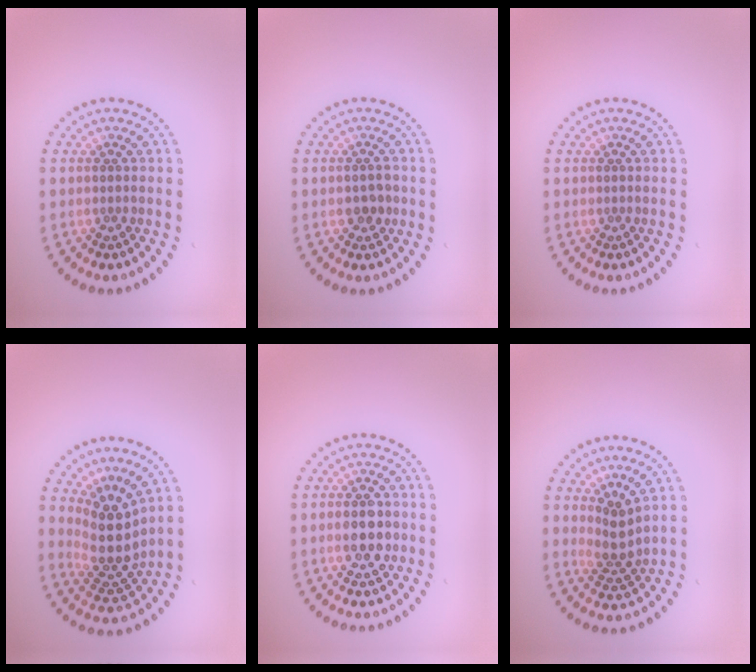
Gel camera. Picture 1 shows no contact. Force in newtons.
{"total": 1.7, "press": 1.7, "slide": 0.1}
{"total": 0.0}
{"total": 4.5, "press": 3.5, "slide": 2.9}
{"total": 3.5, "press": 3.5, "slide": 0.2}
{"total": 2.5, "press": 2.0, "slide": 1.5}